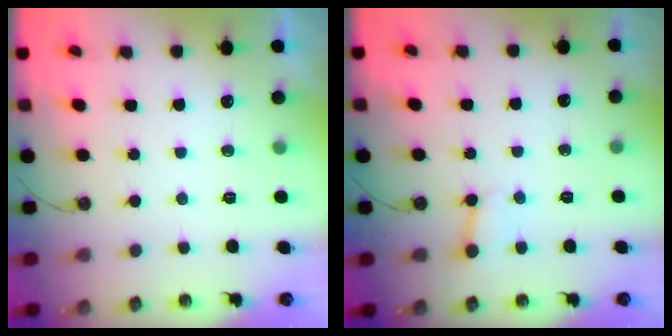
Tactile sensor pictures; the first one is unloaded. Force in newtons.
{"total": 6.1, "press": 6.1, "slide": 0.5}